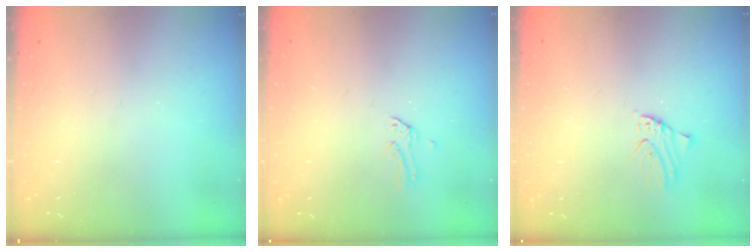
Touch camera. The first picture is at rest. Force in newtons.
{"total": 0.0}
{"total": 1.1, "press": 1.1, "slide": 0.1}